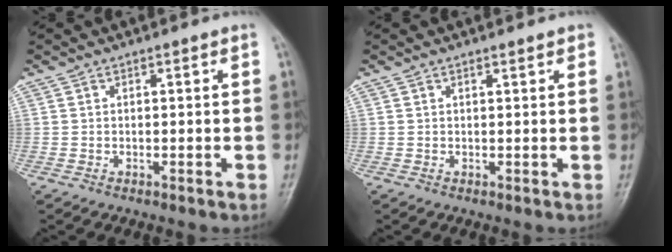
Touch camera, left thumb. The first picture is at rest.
{"total": 1.0, "force": [0.7, 0.3, 0.6], "torque": [-0.007, -0.003, 0.008]}